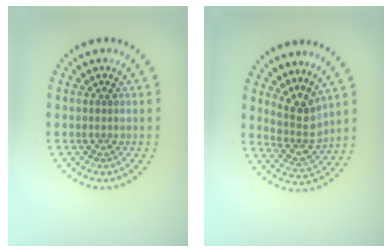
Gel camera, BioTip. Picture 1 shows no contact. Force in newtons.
{"total": 3.1, "press": 2.3, "slide": 2.1}